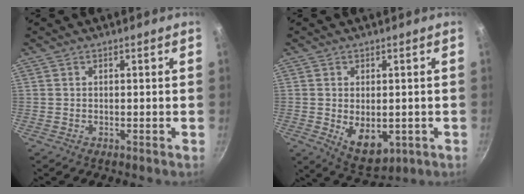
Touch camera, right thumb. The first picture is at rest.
{"total": 8.4, "force": [-1.2, 5.3, 6.5], "torque": [-0.085, -0.013, 0.001]}